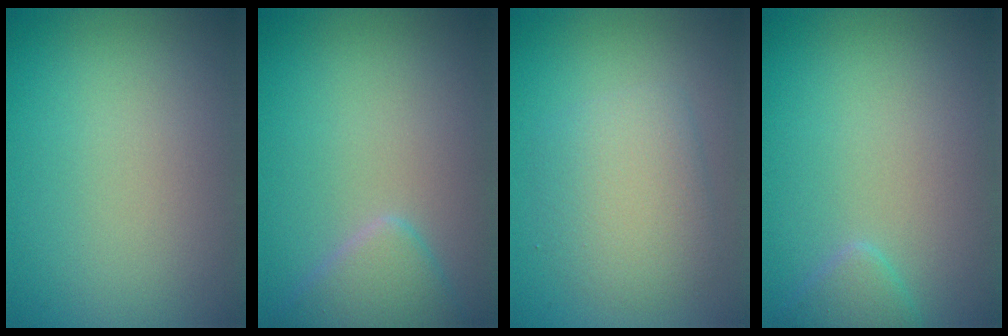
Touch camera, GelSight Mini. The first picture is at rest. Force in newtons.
{"total": 2.7, "press": 2.7, "slide": 0.2}
{"total": 4.0, "press": 4.0, "slide": 0.2}
{"total": 1.4, "press": 1.4, "slide": 0.1}